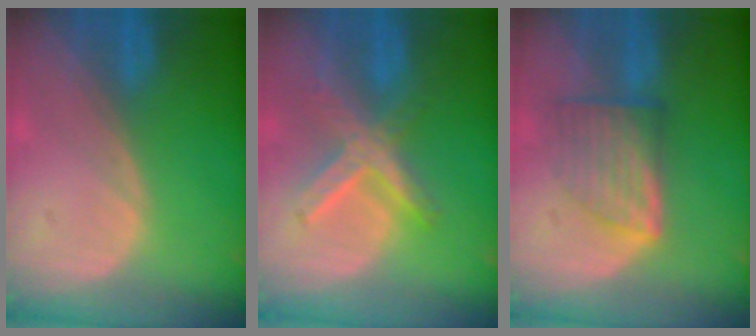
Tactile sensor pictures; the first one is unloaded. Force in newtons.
{"total": 7.4, "press": 6.4, "slide": 3.7}
{"total": 7.2, "press": 6.5, "slide": 3.1}